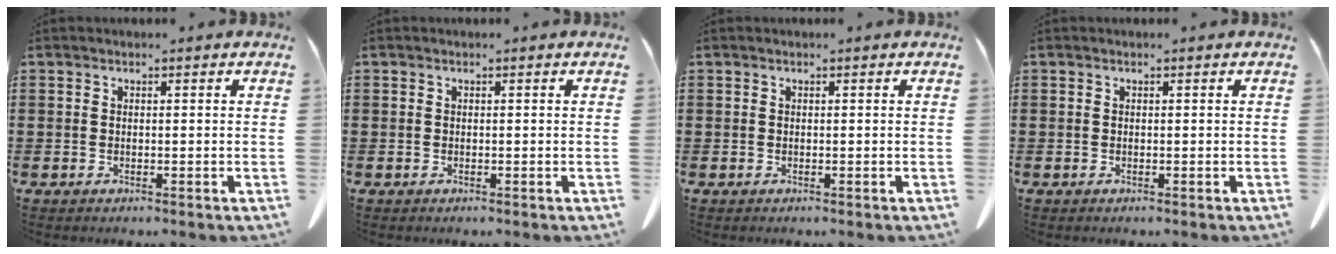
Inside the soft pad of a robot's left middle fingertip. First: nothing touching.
{"total": 0.0}
{"total": 0.0}
{"total": 0.0}